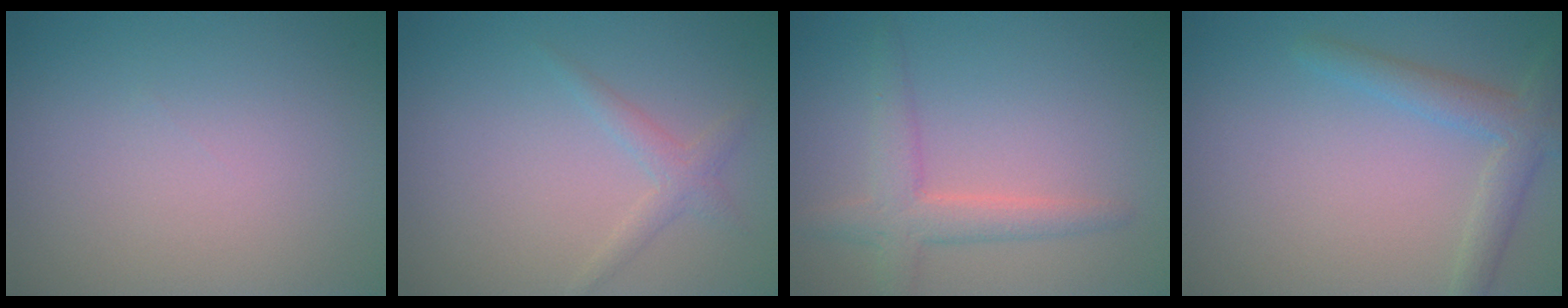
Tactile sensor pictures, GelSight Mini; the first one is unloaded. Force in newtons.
{"total": 1.6, "press": 1.6, "slide": 0.1}
{"total": 3.2, "press": 3.2, "slide": 0.2}
{"total": 2.9, "press": 2.9, "slide": 0.2}